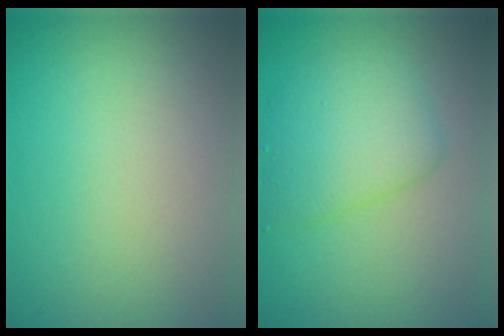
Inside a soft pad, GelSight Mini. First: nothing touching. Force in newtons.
{"total": 3.8, "press": 3.8, "slide": 0.1}